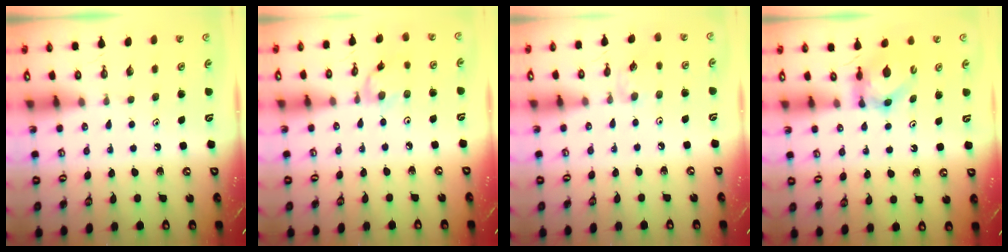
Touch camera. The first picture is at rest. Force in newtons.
{"total": 3.3, "press": 3.3, "slide": 0.3}
{"total": 3.4, "press": 3.4, "slide": 0.6}
{"total": 6.3, "press": 6.3, "slide": 0.4}